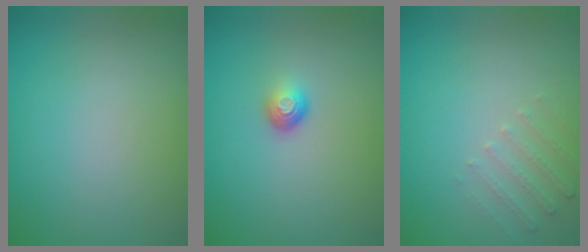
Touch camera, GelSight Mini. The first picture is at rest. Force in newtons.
{"total": 1.6, "press": 1.0, "slide": 1.2}
{"total": 1.6, "press": 1.6, "slide": 0.4}